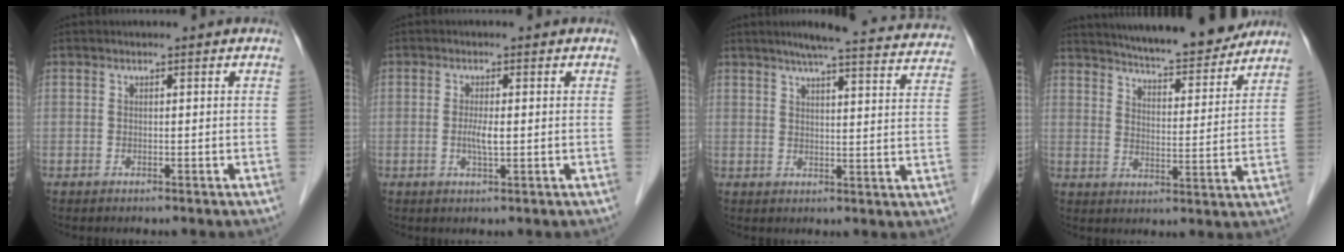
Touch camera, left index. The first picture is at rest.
{"total": 2.3, "force": [-0.1, 0.3, 2.3], "torque": [-0.049, -0.002, -0.002]}
{"total": 21.5, "force": [19.4, 1.9, 9.2], "torque": [-0.117, -0.011, 0.224]}
{"total": 16.2, "force": [14.8, 1.8, 6.3], "torque": [-0.095, -0.004, 0.208]}